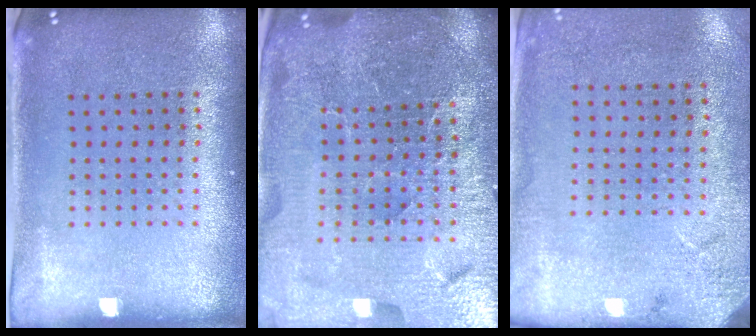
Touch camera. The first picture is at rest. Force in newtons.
{"total": 6.0, "press": 5.3, "slide": 2.7}
{"total": 2.7, "press": 2.2, "slide": 1.6}